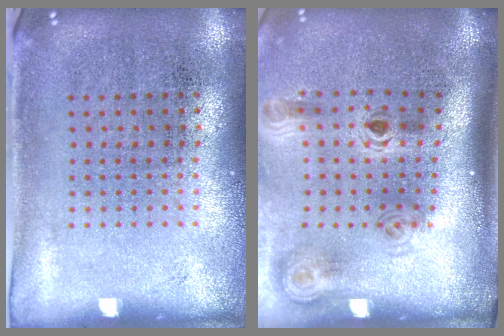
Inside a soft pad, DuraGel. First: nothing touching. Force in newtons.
{"total": 2.0, "press": 1.4, "slide": 1.5}